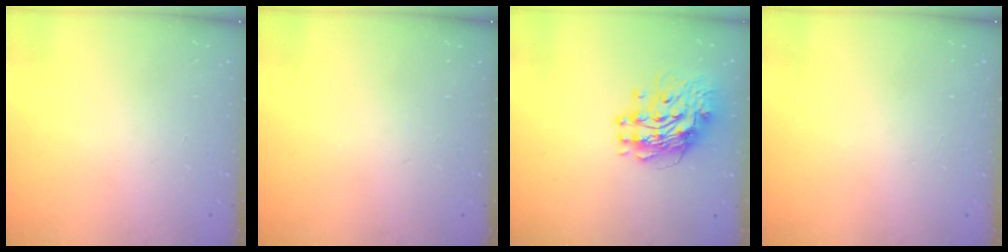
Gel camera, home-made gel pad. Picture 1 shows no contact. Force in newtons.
{"total": 0.0}
{"total": 11.7, "press": 11.7, "slide": 1.1}
{"total": 0.0}